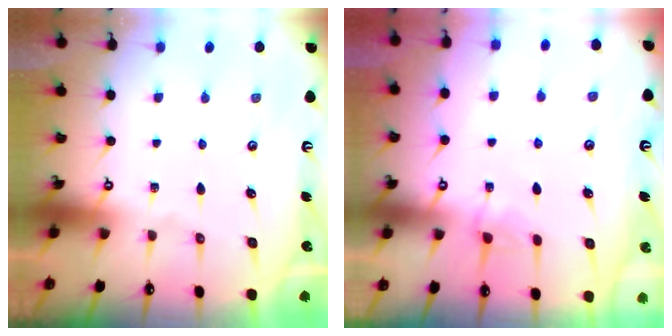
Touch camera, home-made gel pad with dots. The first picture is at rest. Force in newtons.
{"total": 1.8, "press": 1.8, "slide": 0.4}